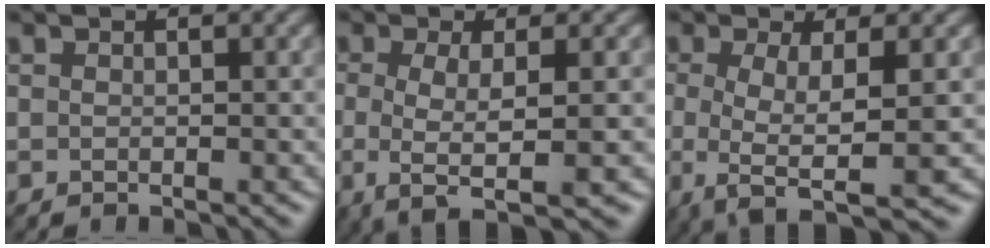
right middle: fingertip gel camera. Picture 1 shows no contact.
{"total": 4.9, "force": [-1.1, 1.3, 4.6], "torque": [-0.078, -0.009, -0.026]}
{"total": 6.2, "force": [-1.2, 1.7, 5.8], "torque": [-0.095, -0.013, -0.025]}